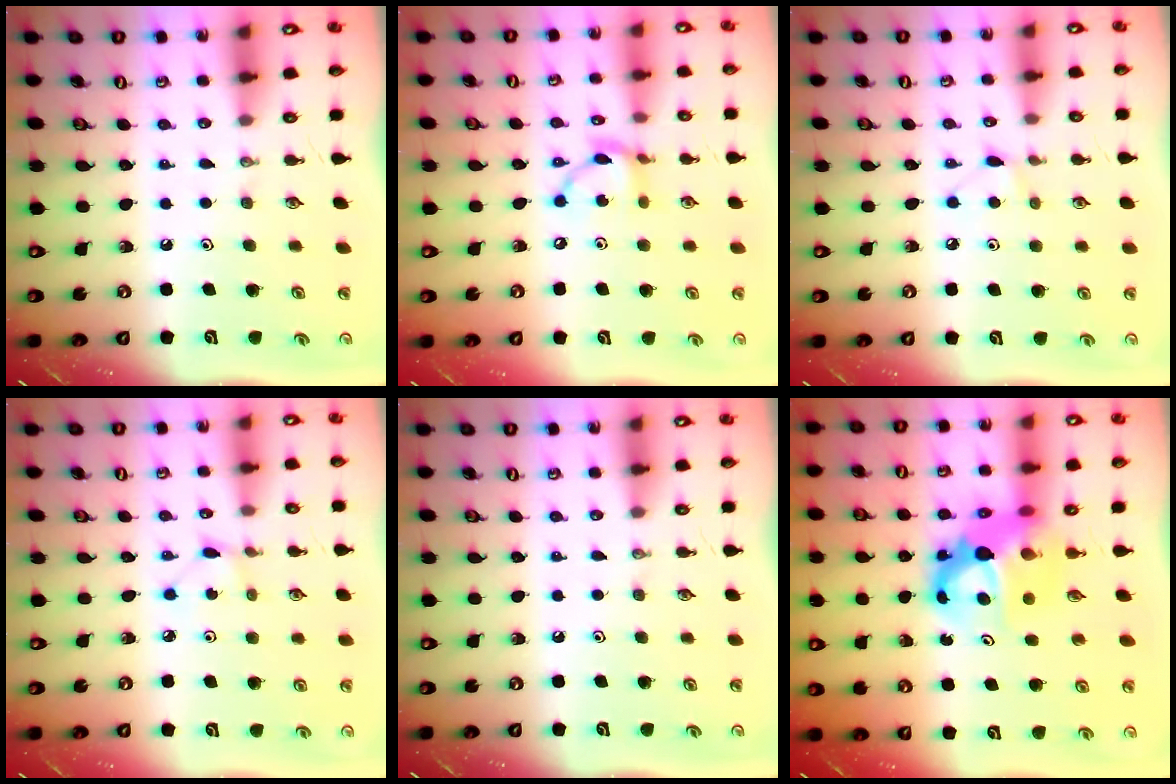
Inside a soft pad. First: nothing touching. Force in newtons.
{"total": 10.2, "press": 10.2, "slide": 0.9}
{"total": 4.6, "press": 4.5, "slide": 0.6}
{"total": 0.9, "press": 0.9, "slide": 0.1}
{"total": 0.0}
{"total": 9.5, "press": 9.5, "slide": 0.7}